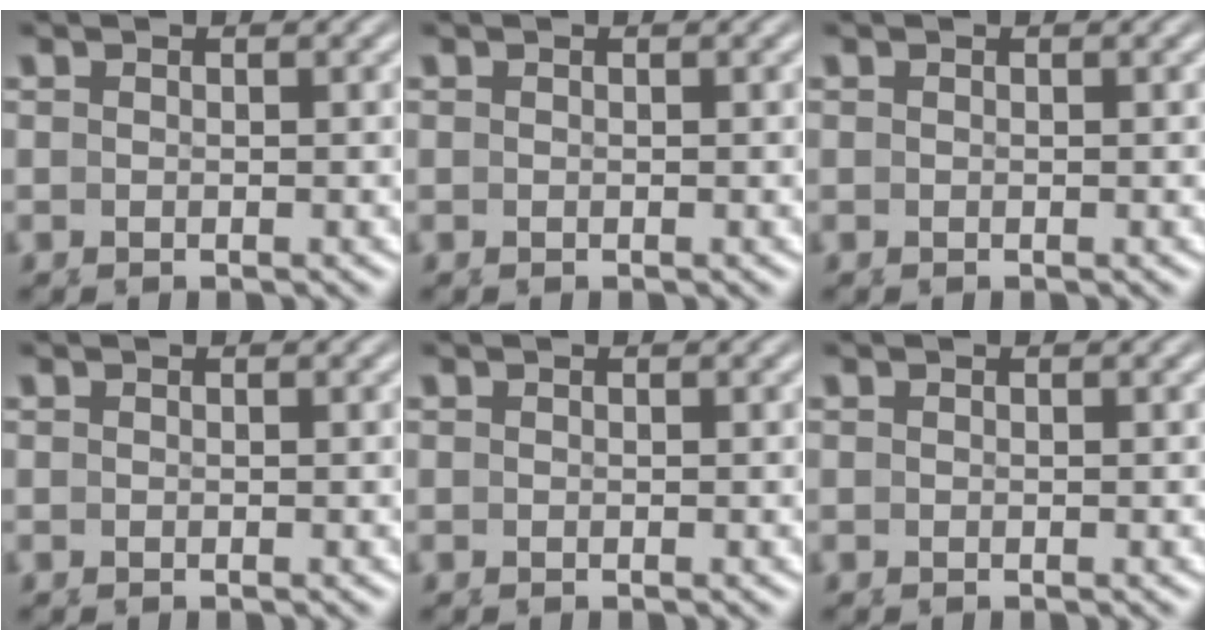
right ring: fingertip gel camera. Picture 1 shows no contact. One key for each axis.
{"total": 0.0}
{"total": 0.0}
{"total": 0.0}
{"total": 0.0}
{"total": 0.0}